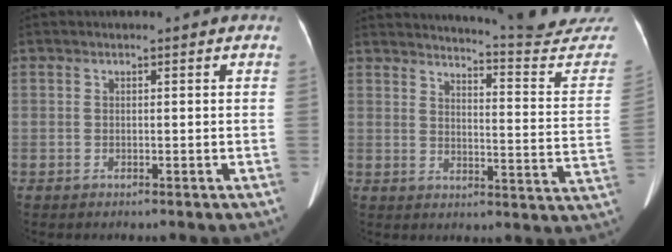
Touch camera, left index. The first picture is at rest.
{"total": 20.5, "force": [20.1, -0.5, 4.0], "torque": [-0.055, -0.139, 0.224]}